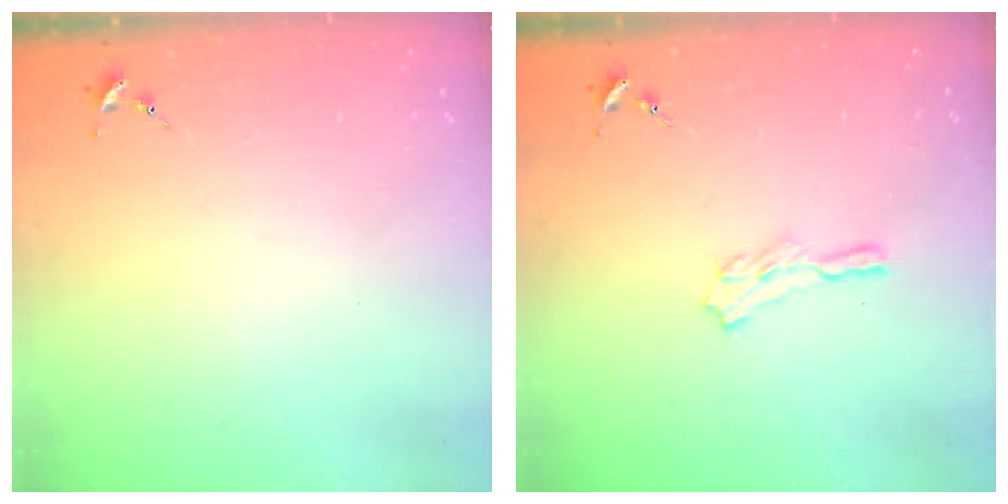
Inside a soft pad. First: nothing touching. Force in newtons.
{"total": 4.7, "press": 4.6, "slide": 0.5}